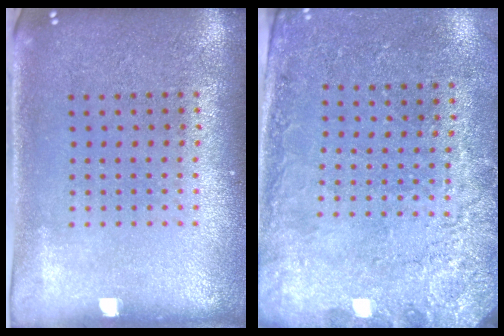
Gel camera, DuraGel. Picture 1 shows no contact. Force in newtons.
{"total": 2.5, "press": 2.1, "slide": 1.3}